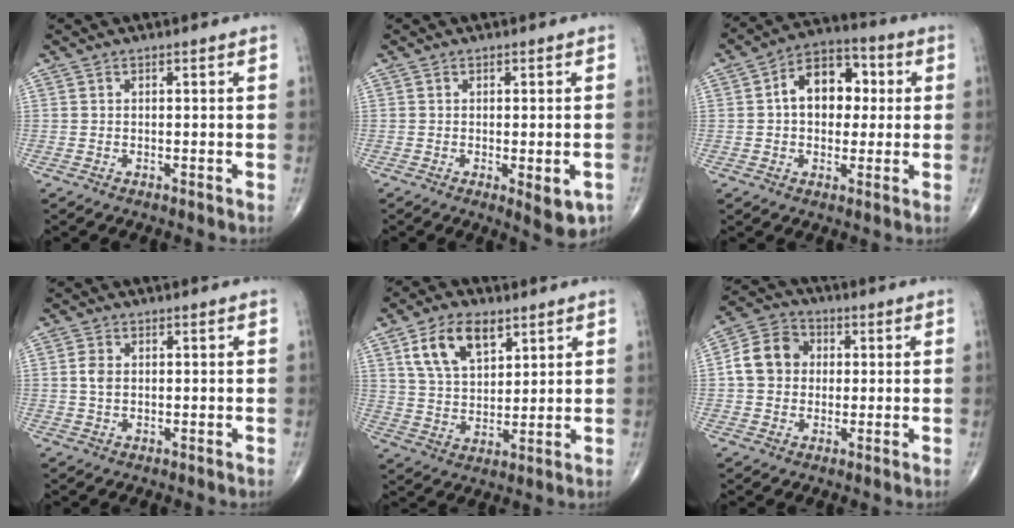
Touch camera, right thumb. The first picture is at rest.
{"total": 5.8, "force": [-2.0, 2.0, 5.1], "torque": [-0.057, -0.007, -0.018]}
{"total": 11.9, "force": [1.6, 8.3, 8.4], "torque": [-0.096, 0.024, 0.016]}
{"total": 2.7, "force": [0.3, 1.9, 1.9], "torque": [-0.036, 0.000, 0.004]}
{"total": 11.5, "force": [5.7, 6.6, 7.5], "torque": [-0.117, -0.020, 0.112]}
{"total": 9.4, "force": [0.8, 7.9, 4.9], "torque": [-0.072, 0.019, 0.002]}